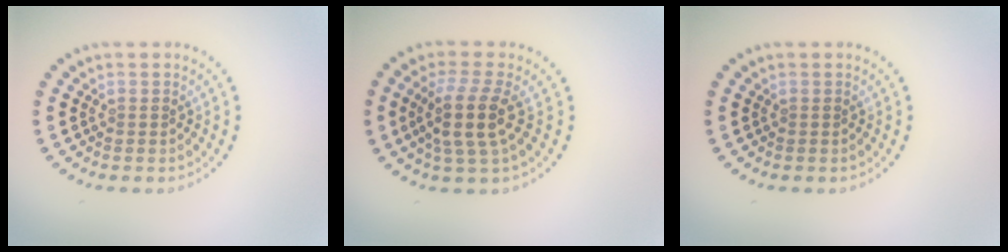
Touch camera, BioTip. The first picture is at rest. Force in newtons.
{"total": 3.8, "press": 3.0, "slide": 2.3}
{"total": 0.0}